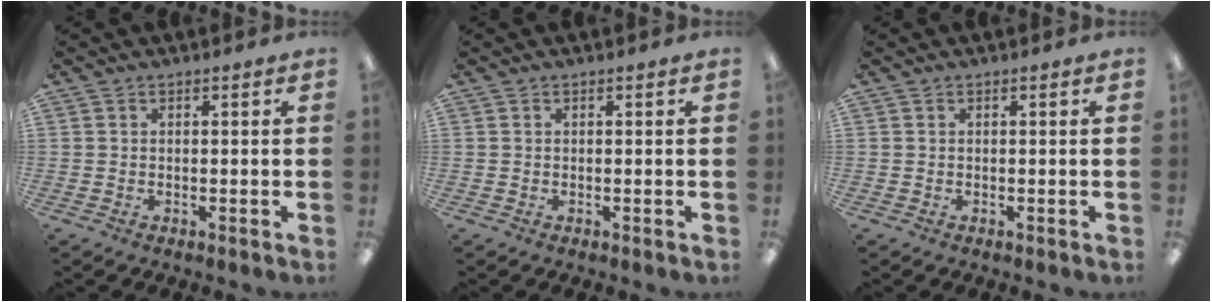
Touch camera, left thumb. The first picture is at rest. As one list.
[{"total": 0.0}, {"total": 0.0}]